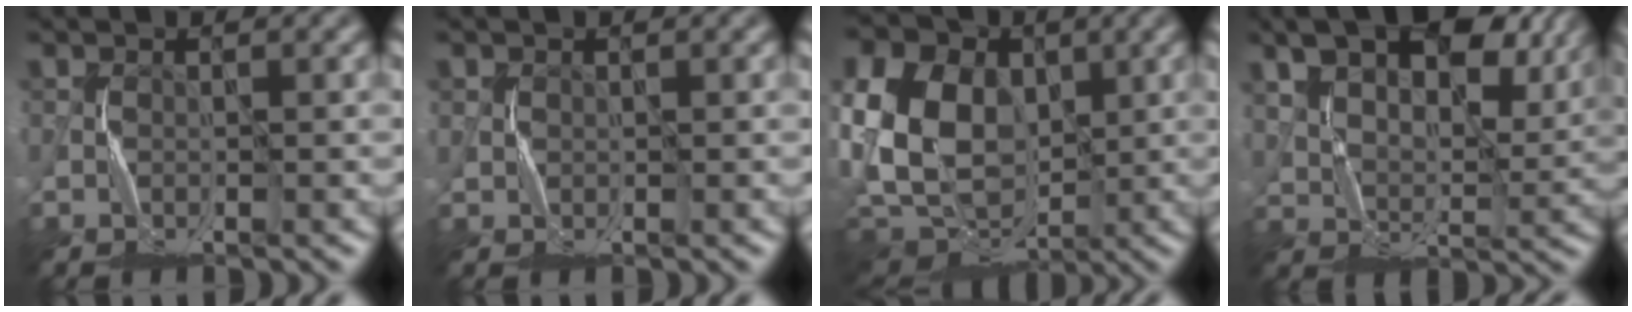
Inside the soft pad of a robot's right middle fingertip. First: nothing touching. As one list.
[{"total": 0.8, "force": [0.3, 0.8, 0.0], "torque": [0.004, -0.002, 0.009]}, {"total": 15.3, "force": [2.2, 11.5, 9.9], "torque": [-0.233, 0.018, 0.031]}, {"total": 14.0, "force": [7.9, 6.5, 9.5], "torque": [-0.155, 0.026, 0.111]}]